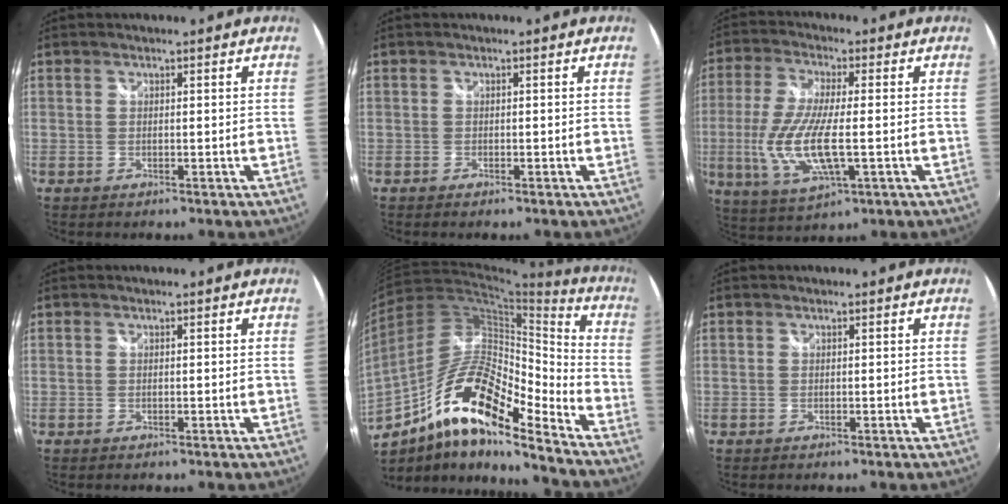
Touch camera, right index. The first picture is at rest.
{"total": 0.7, "force": [-0.6, 0.3, 0.3], "torque": [-0.008, -0.004, -0.012]}
{"total": 13.3, "force": [-2.3, 3.9, 12.5], "torque": [-0.260, -0.018, -0.038]}
{"total": 0.0}
{"total": 18.7, "force": [-11.2, 4.8, 14.2], "torque": [-0.255, 0.005, -0.219]}
{"total": 0.0}